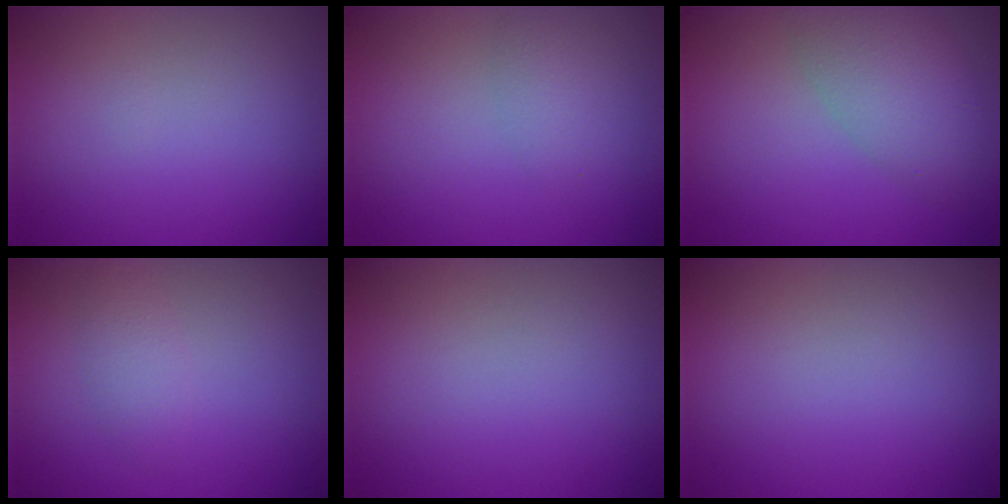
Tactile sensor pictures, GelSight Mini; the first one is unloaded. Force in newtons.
{"total": 1.2, "press": 1.2, "slide": 0.1}
{"total": 5.3, "press": 5.3, "slide": 0.3}
{"total": 1.7, "press": 1.7, "slide": 0.0}
{"total": 0.0}
{"total": 0.0}